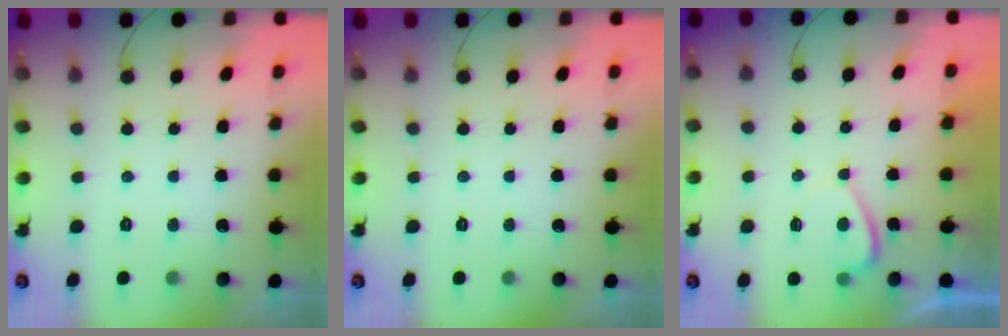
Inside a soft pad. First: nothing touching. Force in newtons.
{"total": 0.0}
{"total": 2.1, "press": 2.0, "slide": 0.7}